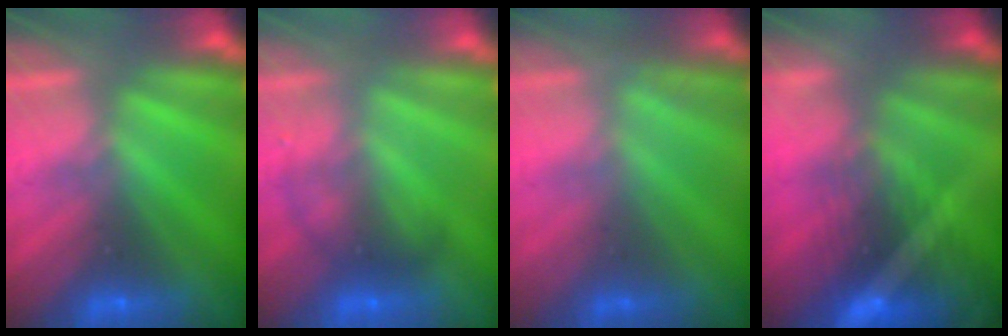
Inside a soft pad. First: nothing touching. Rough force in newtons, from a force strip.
{"total": 2.0}
{"total": 2.4}
{"total": 8.8}